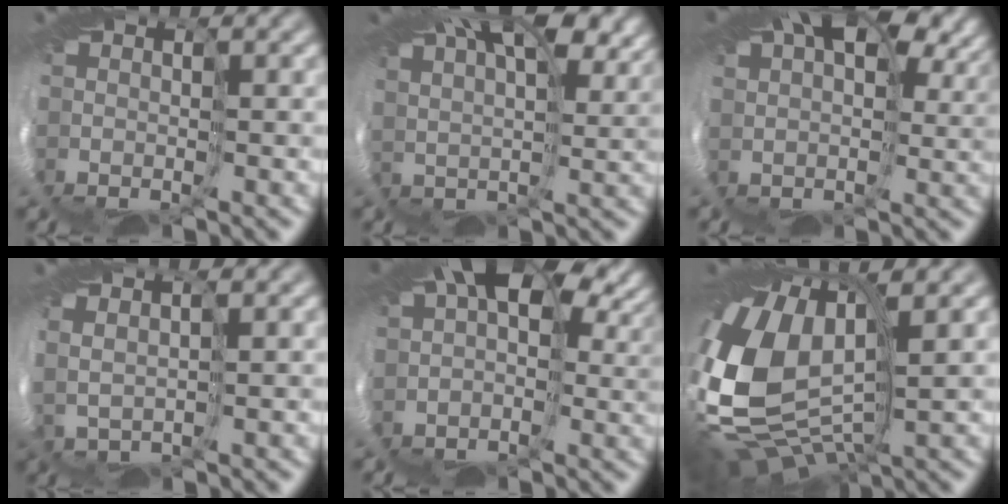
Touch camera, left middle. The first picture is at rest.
{"total": 10.2, "force": [7.0, 3.4, 6.5], "torque": [-0.102, 0.046, 0.089]}
{"total": 12.0, "force": [6.8, 6.3, 7.6], "torque": [-0.126, 0.045, 0.111]}
{"total": 1.3, "force": [1.3, -0.3, 0.1], "torque": [-0.017, 0.019, 0.023]}
{"total": 12.7, "force": [4.5, 7.5, 9.2], "torque": [-0.142, 0.036, 0.065]}
{"total": 13.3, "force": [0.9, 8.3, 10.4], "torque": [-0.254, -0.004, 0.018]}